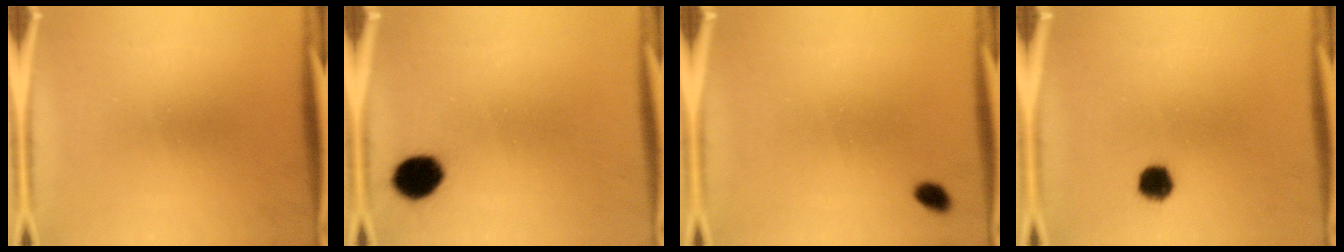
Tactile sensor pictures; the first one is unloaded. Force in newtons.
{"total": 7.2}
{"total": 1.9}
{"total": 4.2}